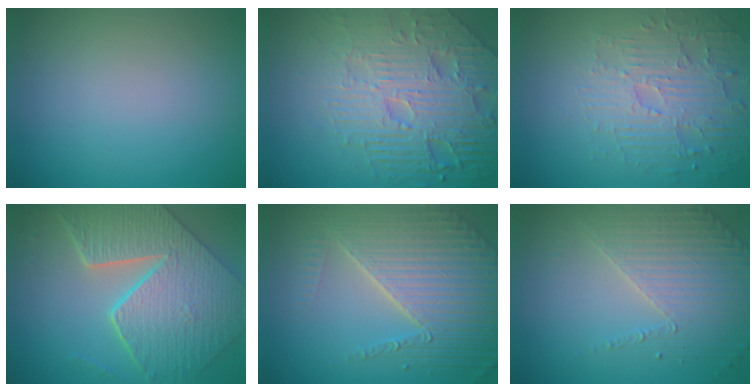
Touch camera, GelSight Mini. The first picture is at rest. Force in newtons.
{"total": 7.4, "press": 6.0, "slide": 4.4}
{"total": 4.7, "press": 3.7, "slide": 2.9}
{"total": 9.1, "press": 6.7, "slide": 6.2}
{"total": 7.7, "press": 5.8, "slide": 5.0}
{"total": 4.1, "press": 3.3, "slide": 2.4}